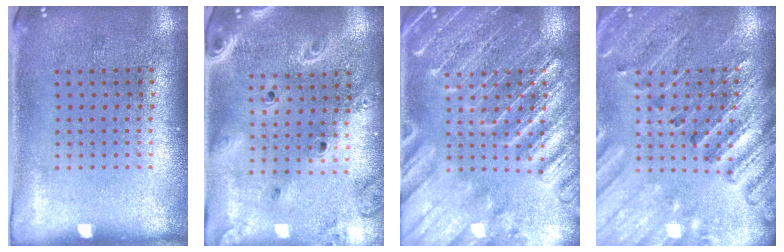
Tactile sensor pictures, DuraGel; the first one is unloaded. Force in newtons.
{"total": 2.5, "press": 2.2, "slide": 1.2}
{"total": 3.6, "press": 3.6, "slide": 0.4}
{"total": 2.6, "press": 2.6, "slide": 0.4}